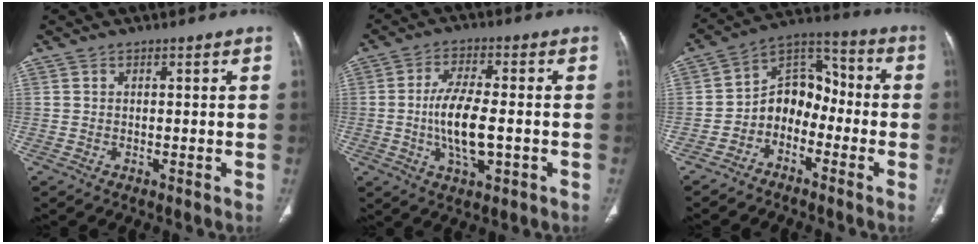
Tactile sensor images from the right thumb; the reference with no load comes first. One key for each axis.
{"total": 9.9, "fx": -1.4, "fy": 3.9, "fz": 9.0, "tx": -0.177, "ty": 0.004, "tz": -0.025}
{"total": 9.9, "fx": -3.7, "fy": 7.5, "fz": 5.4, "tx": -0.060, "ty": 0.067, "tz": -0.082}